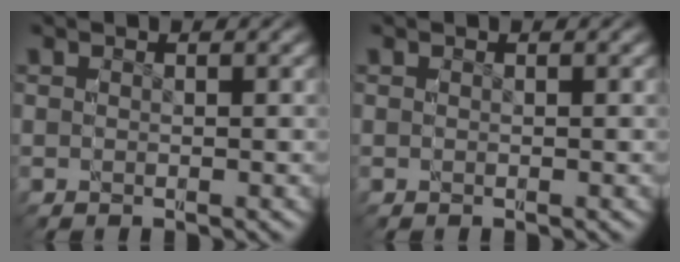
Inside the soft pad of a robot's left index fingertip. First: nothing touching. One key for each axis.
{"total": 0.0}